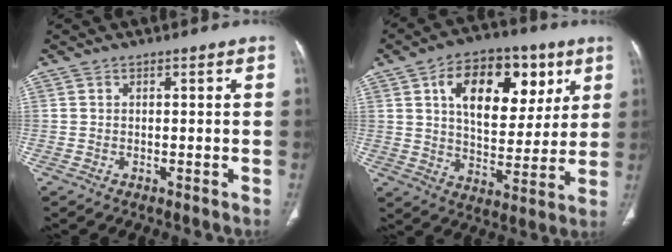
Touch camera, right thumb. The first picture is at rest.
{"total": 19.4, "force": [7.1, 11.5, 13.9], "torque": [-0.163, -0.011, 0.112]}